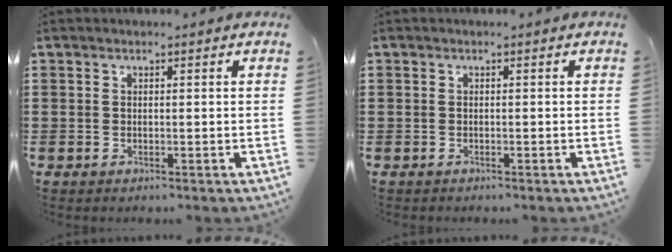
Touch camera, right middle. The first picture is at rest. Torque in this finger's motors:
{"motor_torque": [-0.83, 0.77, -0.24, -0.06]}